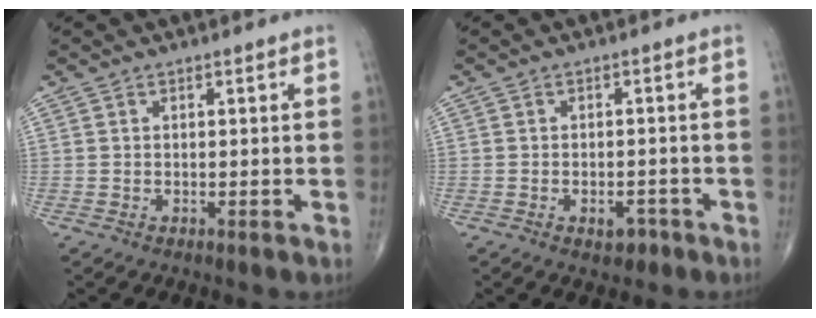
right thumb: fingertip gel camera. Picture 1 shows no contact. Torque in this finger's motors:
{"motor_torque": [-0.15, -0.15, -0.16, -0.03, 0.06]}